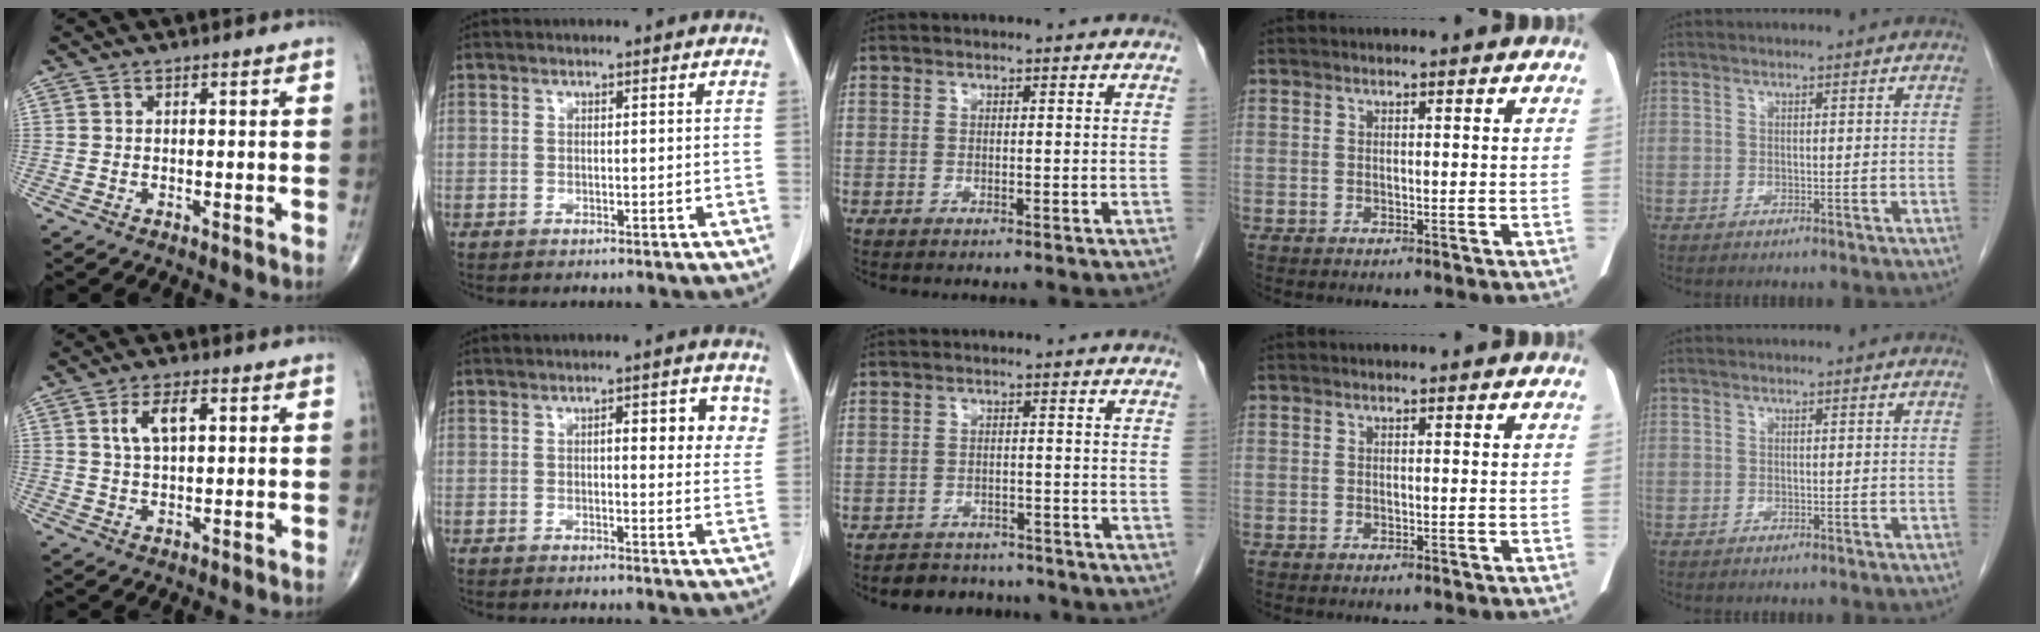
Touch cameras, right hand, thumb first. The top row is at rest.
{"thumb": {"total": 5.7, "force": [1.8, 2.6, 4.7], "torque": [-0.087, 0.003, 0.035]}, "index": {"total": 6.0, "force": [2.1, 1.8, 5.3], "torque": [-0.059, 0.004, 0.020]}, "middle": {"total": 5.9, "force": [-5.3, 2.5, 0.3], "torque": [0.003, 0.008, -0.069]}}